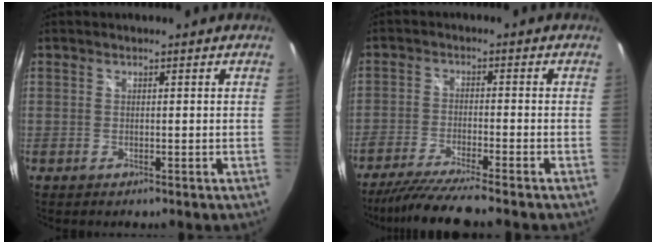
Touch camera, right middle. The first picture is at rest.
{"total": 9.6, "force": [-8.4, -1.0, 4.5], "torque": [-0.106, -0.028, -0.148]}